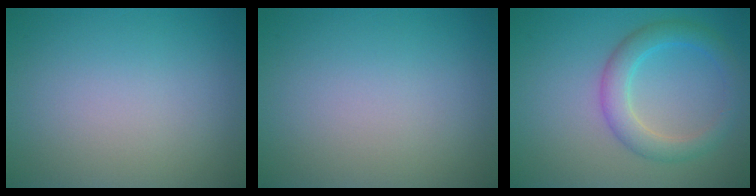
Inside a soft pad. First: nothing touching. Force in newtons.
{"total": 0.0}
{"total": 3.6, "press": 3.6, "slide": 0.0}